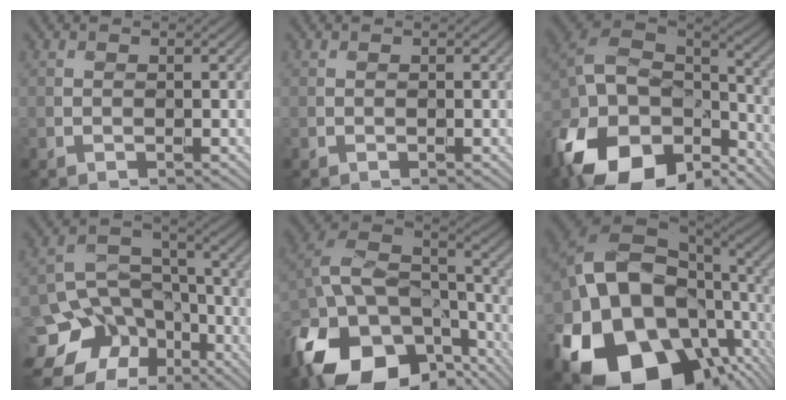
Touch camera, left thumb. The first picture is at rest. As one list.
[{"total": 0.0}, {"total": 18.6, "force": [-10.9, 11.4, 9.9], "torque": [-0.250, -0.048, -0.167]}, {"total": 15.2, "force": [-8.8, 11.1, 5.7], "torque": [-0.144, -0.028, -0.138]}, {"total": 19.2, "force": [-10.9, 11.8, 10.4], "torque": [-0.249, -0.046, -0.164]}, {"total": 23.0, "force": [-6.3, 16.8, 14.3], "torque": [-0.320, -0.056, -0.075]}]